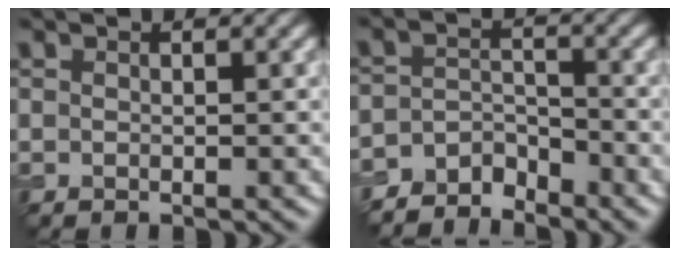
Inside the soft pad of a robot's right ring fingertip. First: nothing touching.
{"total": 4.3, "force": [-4.0, 1.5, 0.7], "torque": [-0.006, 0.000, -0.077]}